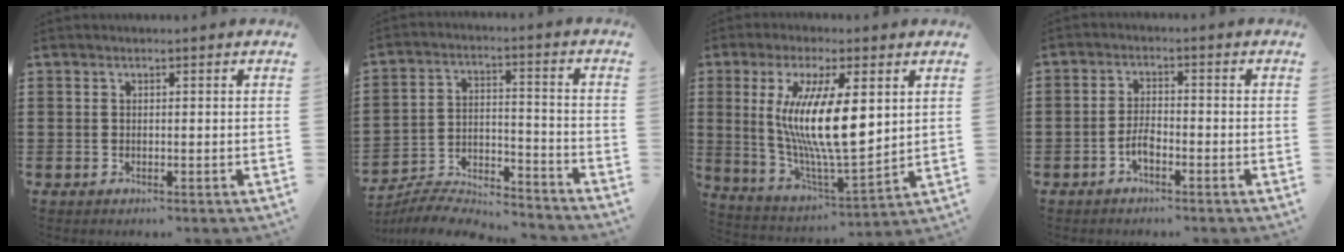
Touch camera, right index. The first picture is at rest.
{"total": 6.2, "force": [-6.1, 0.7, 0.9], "torque": [-0.023, 0.004, -0.126]}
{"total": 13.9, "force": [3.4, 3.8, 12.9], "torque": [-0.272, -0.014, 0.057]}
{"total": 3.0, "force": [-1.7, 1.3, 2.0], "torque": [-0.046, 0.003, -0.035]}